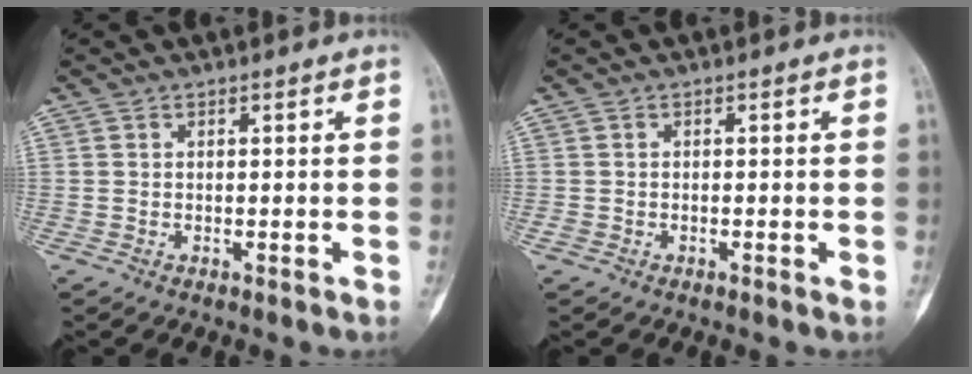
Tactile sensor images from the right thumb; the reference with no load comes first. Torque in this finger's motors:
{"motor_torque": [0.38, 0.28, 0.19, -0.18, 0.04]}